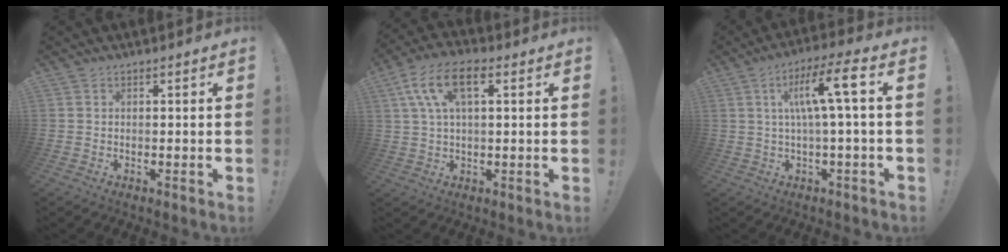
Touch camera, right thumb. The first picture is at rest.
{"total": 11.5, "force": [4.2, 5.7, 9.0], "torque": [-0.173, 0.010, 0.080]}
{"total": 12.7, "force": [2.3, 1.3, 12.4], "torque": [-0.216, 0.005, 0.024]}